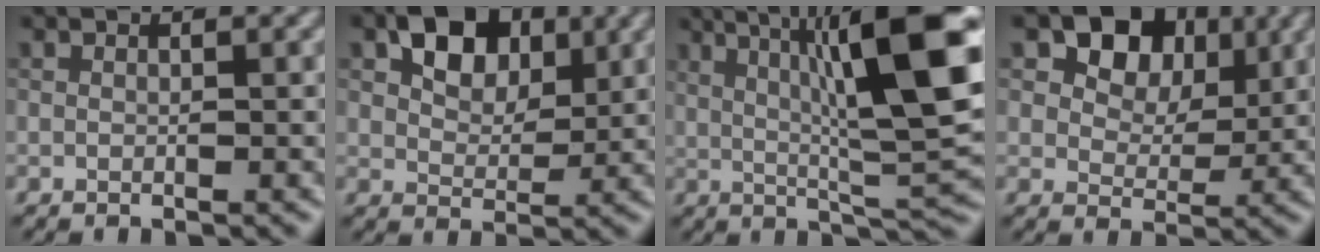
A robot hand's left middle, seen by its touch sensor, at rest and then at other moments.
{"total": 4.8, "force": [1.9, 3.3, 3.0], "torque": [-0.050, 0.005, 0.030]}
{"total": 11.7, "force": [2.9, 2.4, 11.1], "torque": [-0.174, 0.013, 0.055]}
{"total": 6.0, "force": [2.6, 4.4, 3.2], "torque": [-0.062, 0.002, 0.040]}